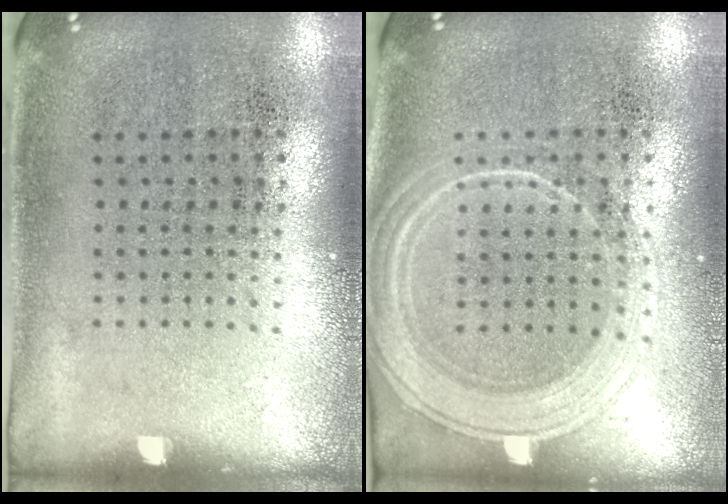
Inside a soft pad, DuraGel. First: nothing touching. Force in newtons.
{"total": 1.9, "press": 1.8, "slide": 0.3}